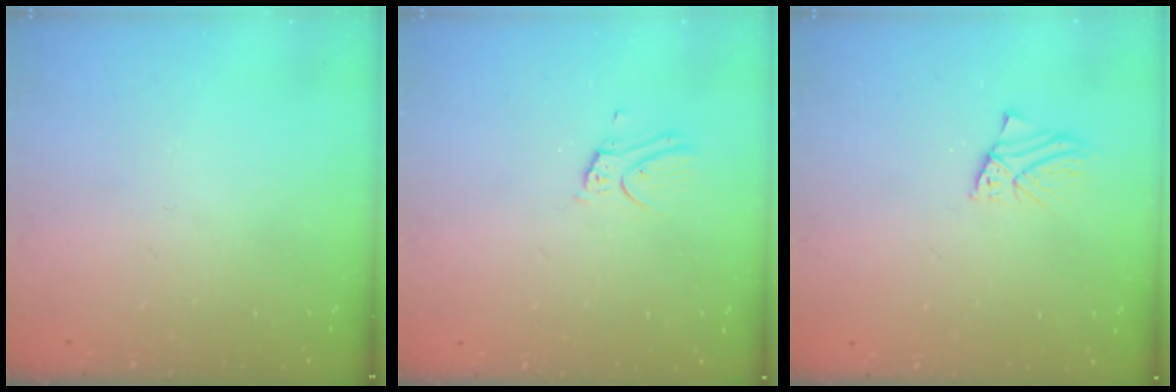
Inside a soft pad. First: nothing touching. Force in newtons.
{"total": 5.3, "press": 5.3, "slide": 0.3}
{"total": 1.4, "press": 1.4, "slide": 0.1}